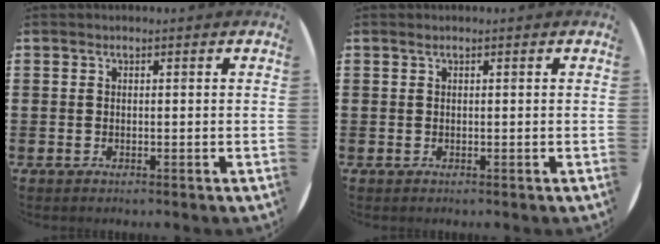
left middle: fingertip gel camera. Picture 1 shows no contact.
{"total": 0.0}